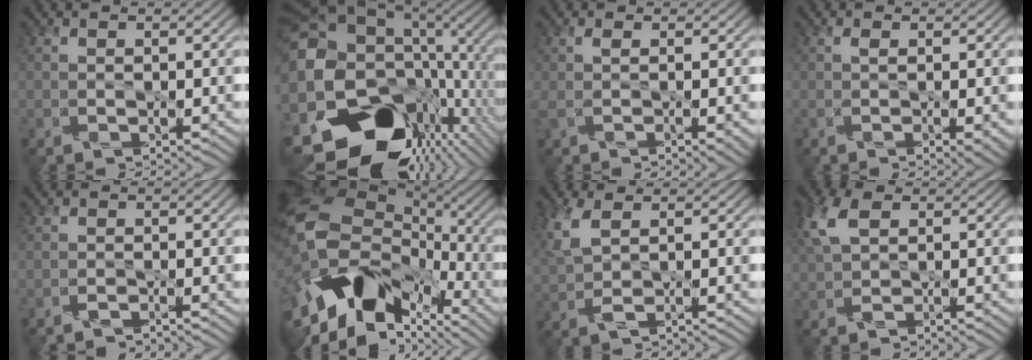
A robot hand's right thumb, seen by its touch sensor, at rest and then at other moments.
{"total": 21.7, "force": [-4.3, 15.9, 14.2], "torque": [-0.302, -0.013, -0.062]}
{"total": 2.6, "force": [0.1, 0.8, 2.5], "torque": [-0.043, 0.003, -0.001]}
{"total": 2.2, "force": [-0.2, 0.9, 2.0], "torque": [-0.031, 0.002, -0.005]}
{"total": 0.9, "force": [-0.9, -0.2, -0.2], "torque": [0.009, 0.000, -0.019]}
{"total": 18.6, "force": [-6.5, 12.7, 11.9], "torque": [-0.265, -0.018, -0.112]}
{"total": 4.1, "force": [1.5, 1.9, 3.3], "torque": [-0.092, 0.012, 0.030]}
{"total": 4.6, "force": [1.6, 2.6, 3.4], "torque": [-0.092, 0.018, 0.027]}